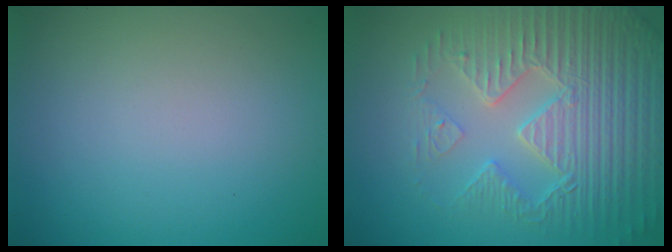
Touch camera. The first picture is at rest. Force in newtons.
{"total": 6.9, "press": 5.7, "slide": 3.8}